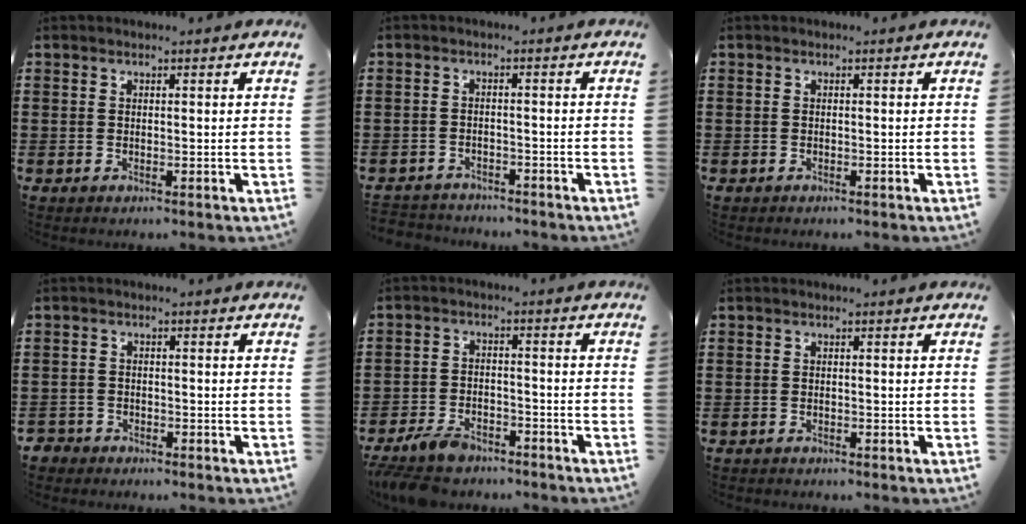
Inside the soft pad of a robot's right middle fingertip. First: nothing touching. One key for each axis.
{"total": 2.9, "fx": -2.8, "fy": 0.7, "fz": -0.5, "tx": 0.001, "ty": 0.001, "tz": -0.064}
{"total": 0.5, "fx": -0.4, "fy": 0.3, "fz": -0.1, "tx": 0.001, "ty": 0.005, "tz": -0.010}
{"total": 2.2, "fx": -2.0, "fy": 1.0, "fz": -0.1, "tx": -0.010, "ty": -0.003, "tz": -0.048}
{"total": 5.1, "fx": -4.6, "fy": 1.6, "fz": 1.6, "tx": -0.049, "ty": 0.002, "tz": -0.097}
{"total": 0.7, "fx": -0.7, "fy": 0.3, "fz": -0.1, "tx": 0.002, "ty": 0.003, "tz": -0.016}